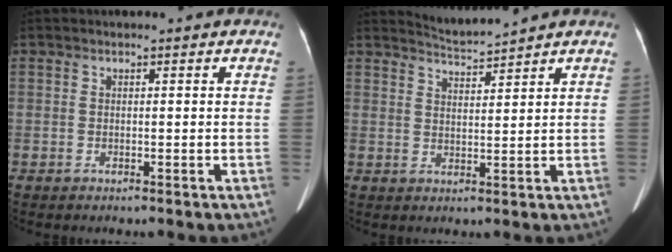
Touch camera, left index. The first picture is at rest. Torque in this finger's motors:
{"motor_torque": [0.54, -0.95, -0.01, 0.00]}